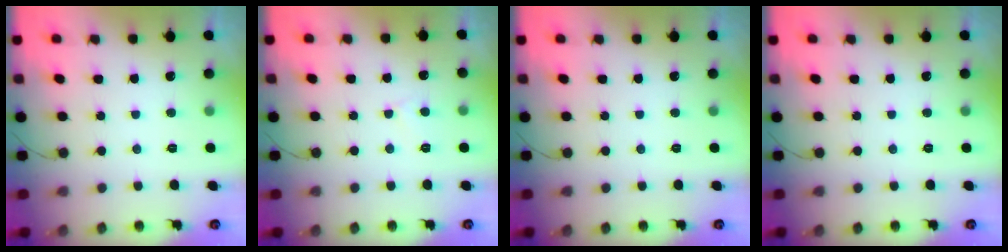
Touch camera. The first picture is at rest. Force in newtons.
{"total": 2.6, "press": 2.6, "slide": 0.2}
{"total": 0.0}
{"total": 0.0}